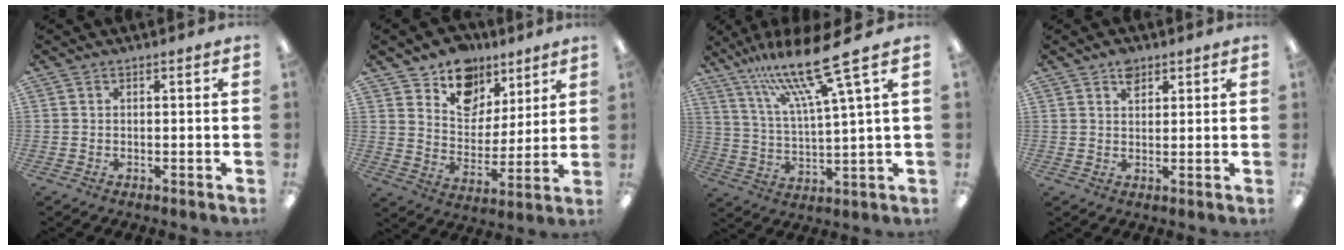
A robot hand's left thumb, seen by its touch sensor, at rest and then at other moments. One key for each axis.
{"total": 12.0, "fx": 8.9, "fy": 7.9, "fz": 2.0, "tx": -0.034, "ty": -0.067, "tz": 0.167}
{"total": 17.5, "fx": 12.4, "fy": 1.8, "fz": 12.2, "tx": -0.237, "ty": -0.066, "tz": 0.198}
{"total": 3.5, "fx": 2.2, "fy": 2.4, "fz": 1.2, "tx": -0.007, "ty": -0.007, "tz": 0.038}